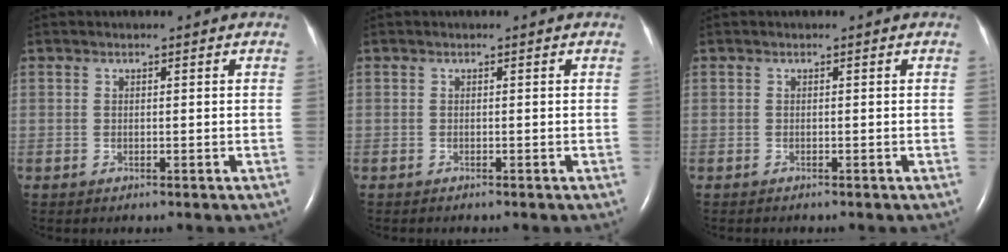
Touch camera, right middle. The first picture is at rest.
{"total": 0.8, "force": [-0.7, 0.2, 0.4], "torque": [-0.006, -0.002, -0.008]}
{"total": 0.9, "force": [-0.8, 0.2, 0.4], "torque": [-0.007, -0.002, -0.009]}